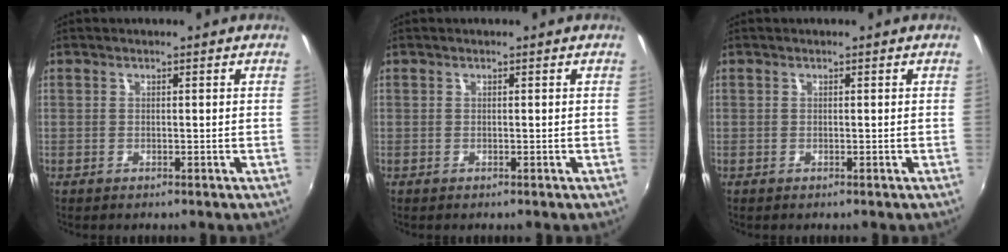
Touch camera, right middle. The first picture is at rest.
{"total": 0.0}
{"total": 0.0}